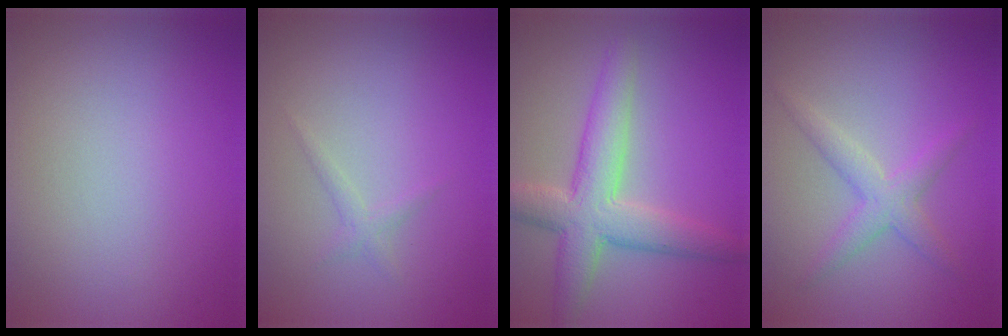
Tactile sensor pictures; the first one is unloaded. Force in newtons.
{"total": 0.9, "press": 0.9, "slide": 0.1}
{"total": 5.8, "press": 5.8, "slide": 0.3}
{"total": 2.5, "press": 2.5, "slide": 0.1}